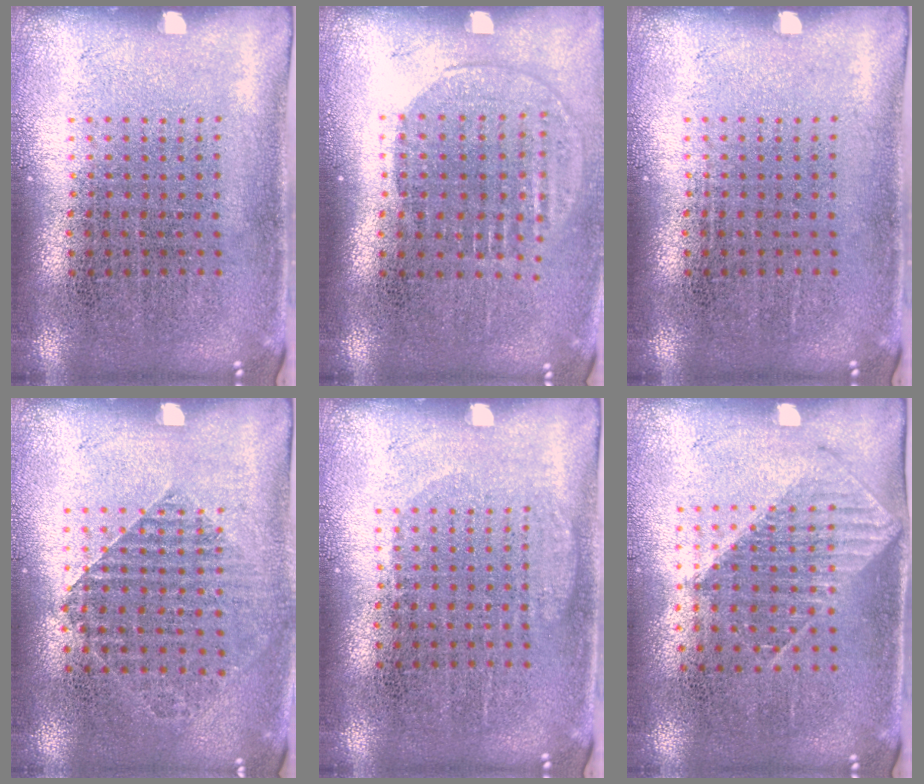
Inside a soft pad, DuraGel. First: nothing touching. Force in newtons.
{"total": 1.5, "press": 1.2, "slide": 0.8}
{"total": 0.0}
{"total": 1.0, "press": 1.0, "slide": 0.2}
{"total": 0.9, "press": 0.9, "slide": 0.3}
{"total": 1.1, "press": 1.0, "slide": 0.4}